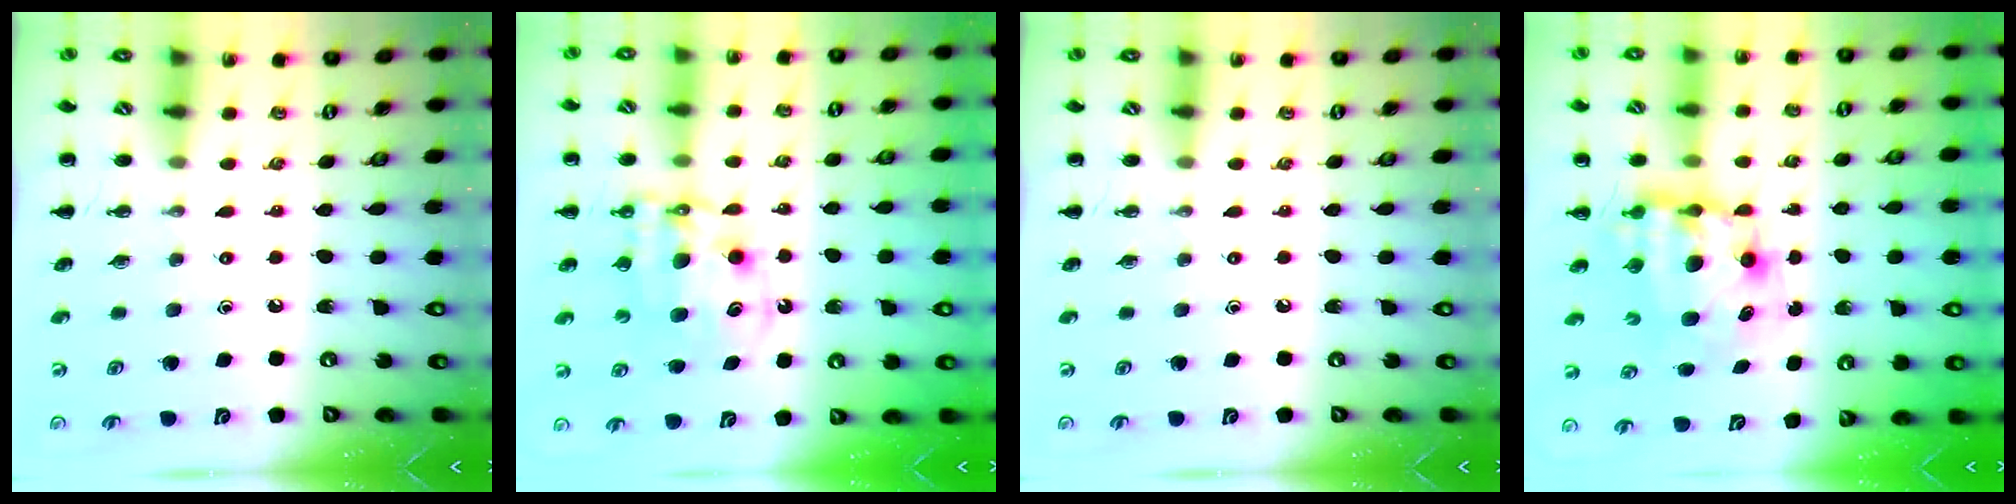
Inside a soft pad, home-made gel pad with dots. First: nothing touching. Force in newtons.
{"total": 11.3, "press": 11.0, "slide": 2.6}
{"total": 0.0}
{"total": 9.7, "press": 9.3, "slide": 3.0}